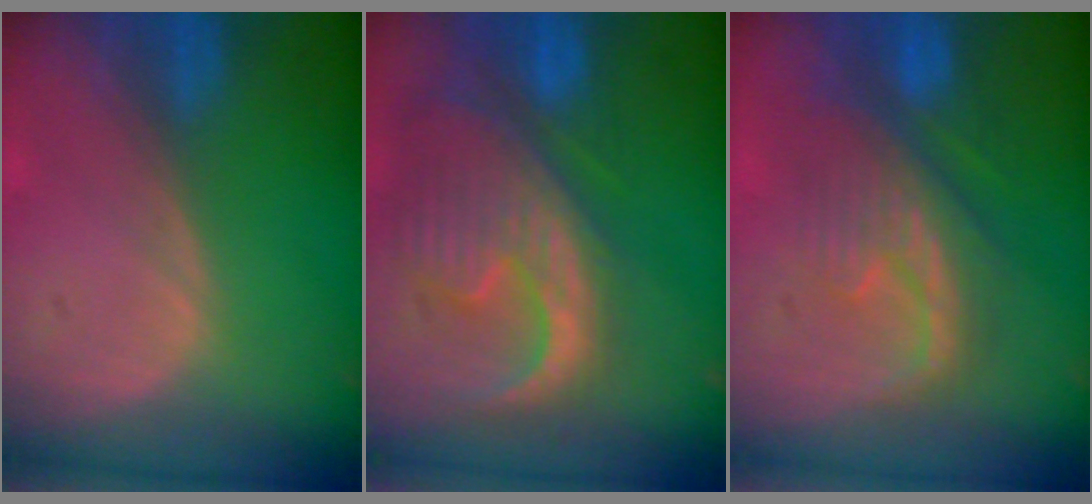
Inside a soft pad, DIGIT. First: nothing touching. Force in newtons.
{"total": 13.2, "press": 11.4, "slide": 6.7}
{"total": 8.3, "press": 8.2, "slide": 1.3}